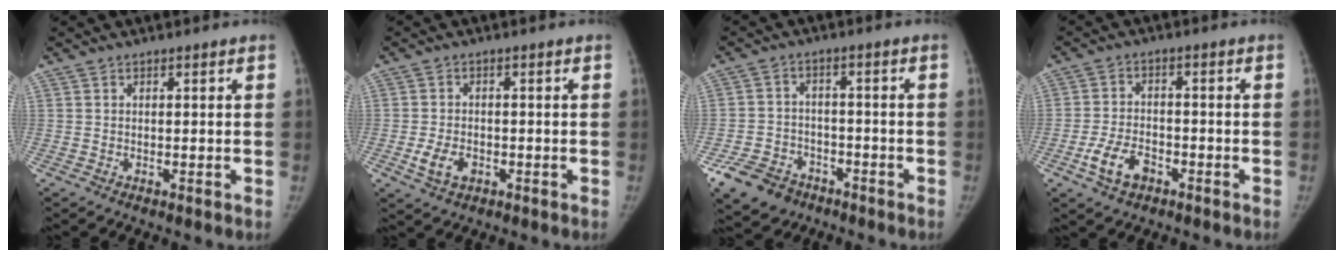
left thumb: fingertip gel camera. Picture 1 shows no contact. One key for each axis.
{"total": 4.7, "fx": -1.7, "fy": 3.2, "fz": 3.1, "tx": -0.058, "ty": 0.003, "tz": -0.027}
{"total": 9.3, "fx": -5.7, "fy": 6.7, "fz": 3.0, "tx": -0.049, "ty": 0.029, "tz": -0.093}
{"total": 6.7, "fx": -3.4, "fy": 4.1, "fz": 4.1, "tx": -0.077, "ty": 0.018, "tz": -0.060}